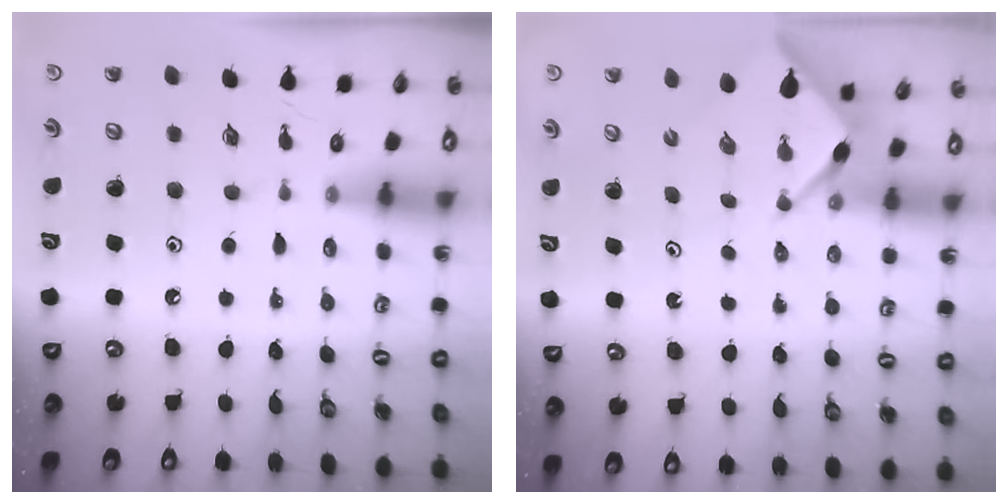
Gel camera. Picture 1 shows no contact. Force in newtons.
{"total": 2.5, "press": 2.5, "slide": 0.3}